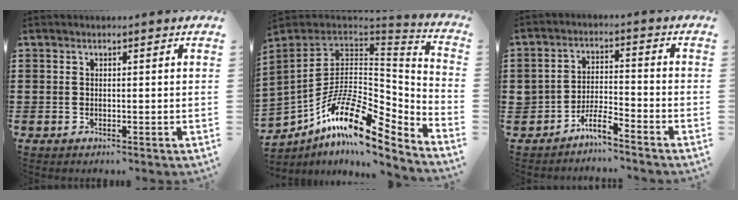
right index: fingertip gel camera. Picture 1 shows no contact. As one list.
[{"total": 15.0, "force": [-7.8, 6.7, 11.0], "torque": [-0.211, -0.001, -0.147]}, {"total": 3.9, "force": [-3.6, 0.5, 1.4], "torque": [-0.038, 0.004, -0.074]}]